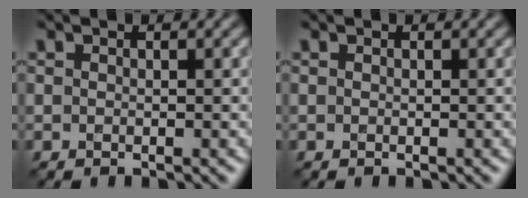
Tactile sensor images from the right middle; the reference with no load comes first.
{"total": 0.0}